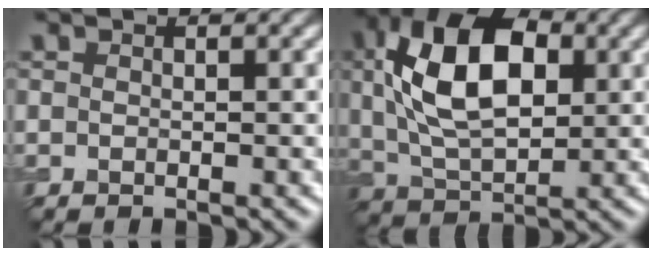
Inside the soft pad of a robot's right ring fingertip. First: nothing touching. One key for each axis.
{"total": 10.7, "fx": 2.5, "fy": 6.4, "fz": 8.2, "tx": -0.160, "ty": 0.018, "tz": 0.041}